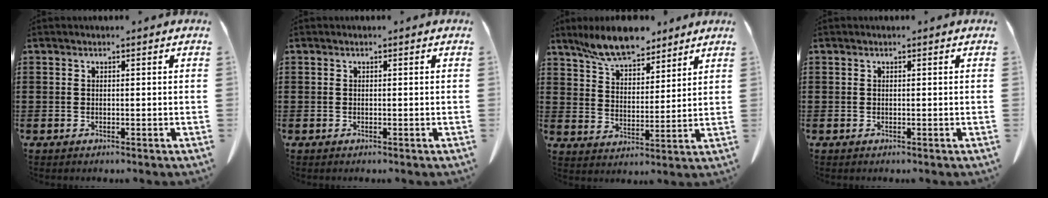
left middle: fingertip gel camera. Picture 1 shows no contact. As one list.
[{"total": 0.0}, {"total": 8.2, "force": [7.3, 2.2, 3.1], "torque": [-0.088, -0.016, 0.138]}, {"total": 0.0}]